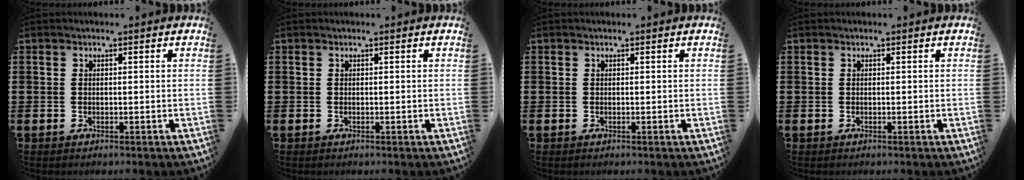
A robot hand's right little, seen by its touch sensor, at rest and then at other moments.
{"total": 0.0}
{"total": 0.0}
{"total": 0.0}